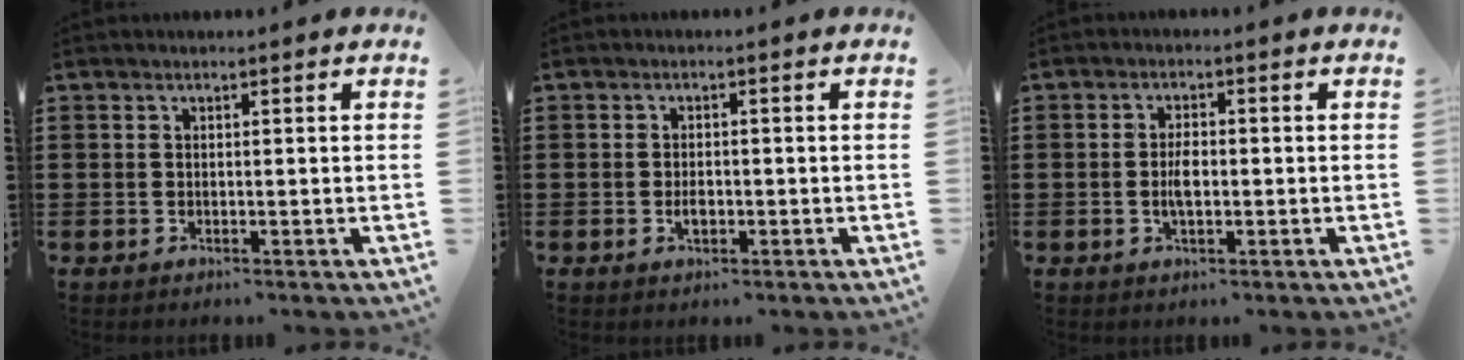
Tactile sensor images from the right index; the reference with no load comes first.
{"total": 1.9, "force": [-0.5, 0.8, 1.6], "torque": [-0.032, -0.004, -0.006]}
{"total": 3.2, "force": [-0.4, 1.3, 2.9], "torque": [-0.062, -0.002, -0.009]}